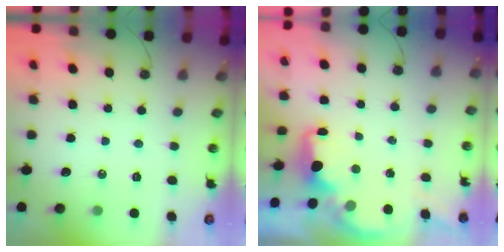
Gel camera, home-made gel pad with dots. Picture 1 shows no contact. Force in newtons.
{"total": 2.0, "press": 1.8, "slide": 0.8}